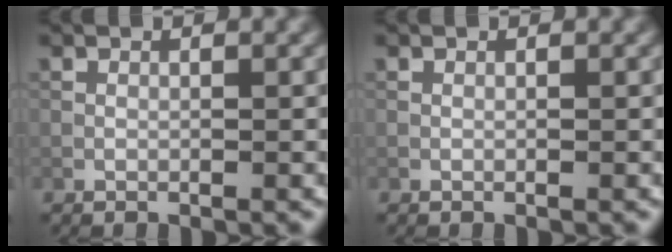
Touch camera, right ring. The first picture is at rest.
{"total": 0.0}